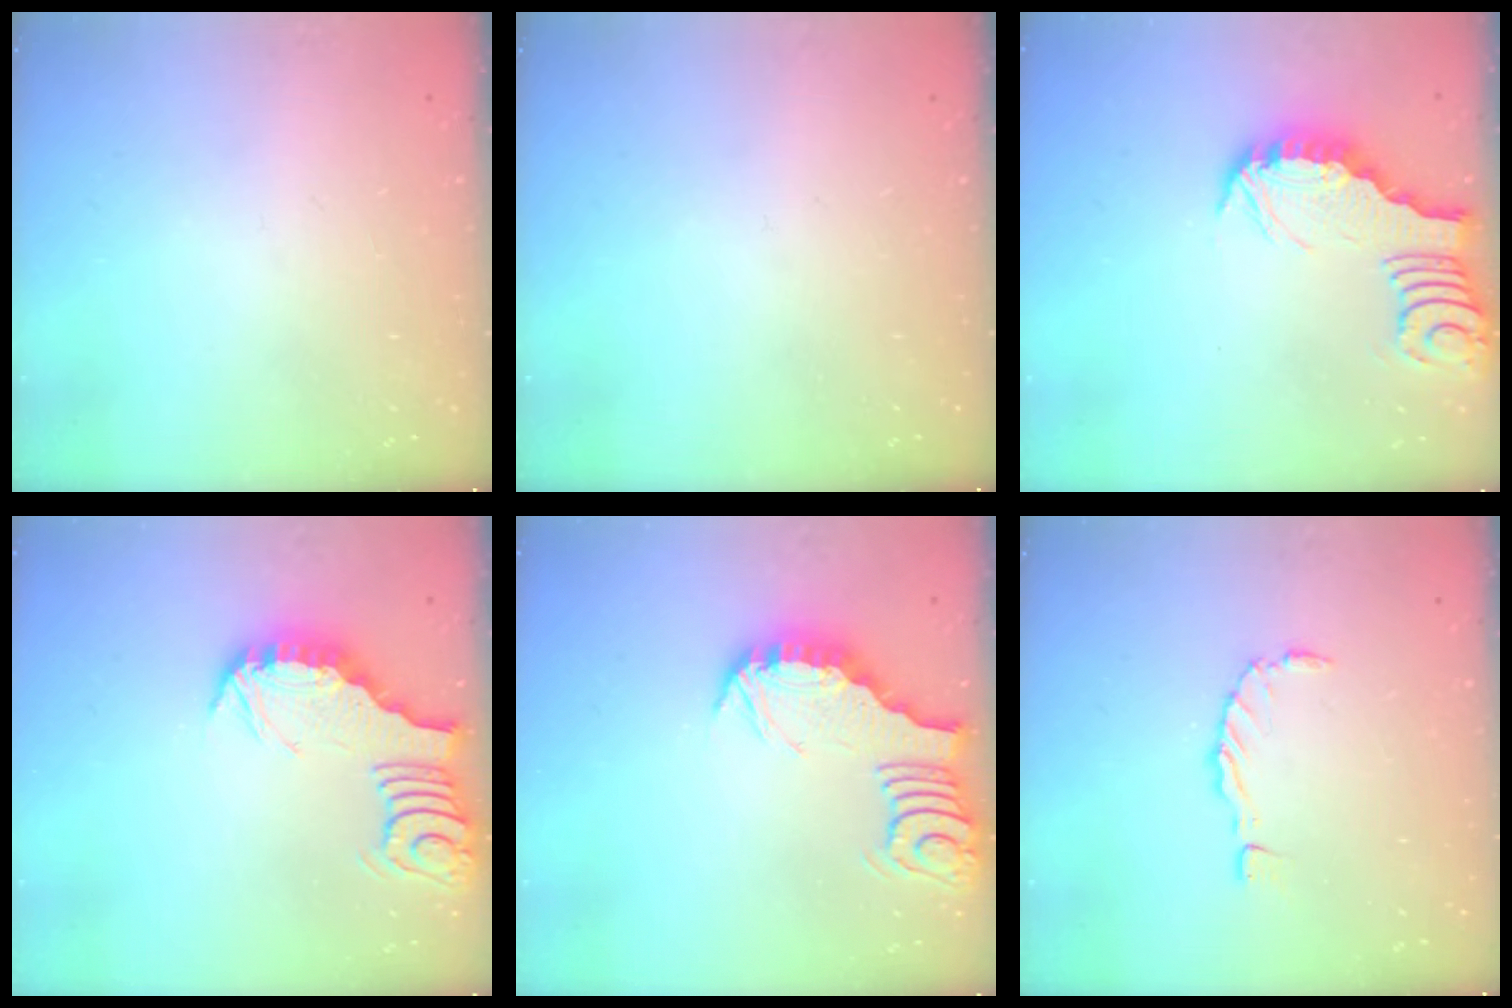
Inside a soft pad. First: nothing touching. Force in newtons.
{"total": 0.0}
{"total": 2.9, "press": 2.8, "slide": 0.3}
{"total": 3.5, "press": 3.5, "slide": 0.3}
{"total": 3.5, "press": 3.5, "slide": 0.3}
{"total": 0.0}